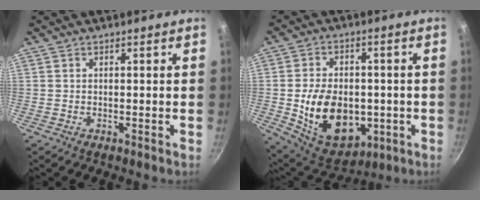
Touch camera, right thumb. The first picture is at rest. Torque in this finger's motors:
{"motor_torque": [-0.26, 1.02, 0.20, 0.02, 0.36]}